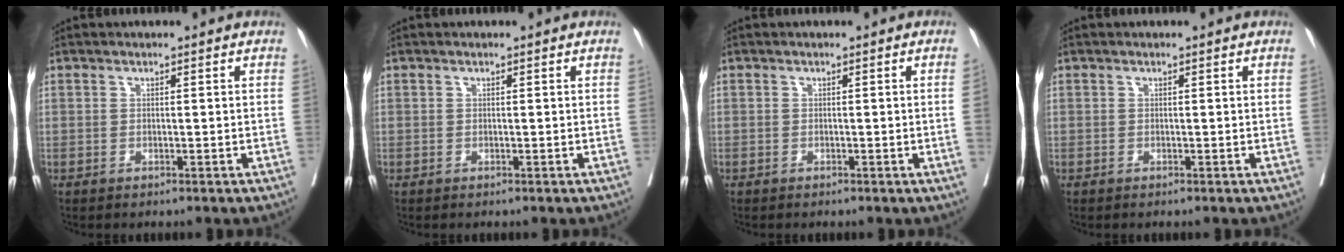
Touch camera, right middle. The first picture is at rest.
{"total": 0.0}
{"total": 1.2, "force": [-0.2, -0.5, 1.0], "torque": [-0.012, -0.001, -0.004]}
{"total": 0.0}